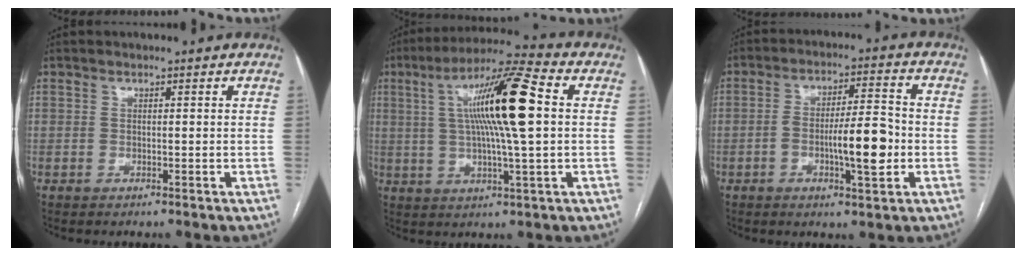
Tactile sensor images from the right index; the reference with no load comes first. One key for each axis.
{"total": 15.3, "fx": 2.4, "fy": 0.7, "fz": 15.1, "tx": -0.266, "ty": 0.018, "tz": 0.039}
{"total": 9.5, "fx": -2.2, "fy": 1.9, "fz": 9.0, "tx": -0.148, "ty": 0.011, "tz": -0.034}